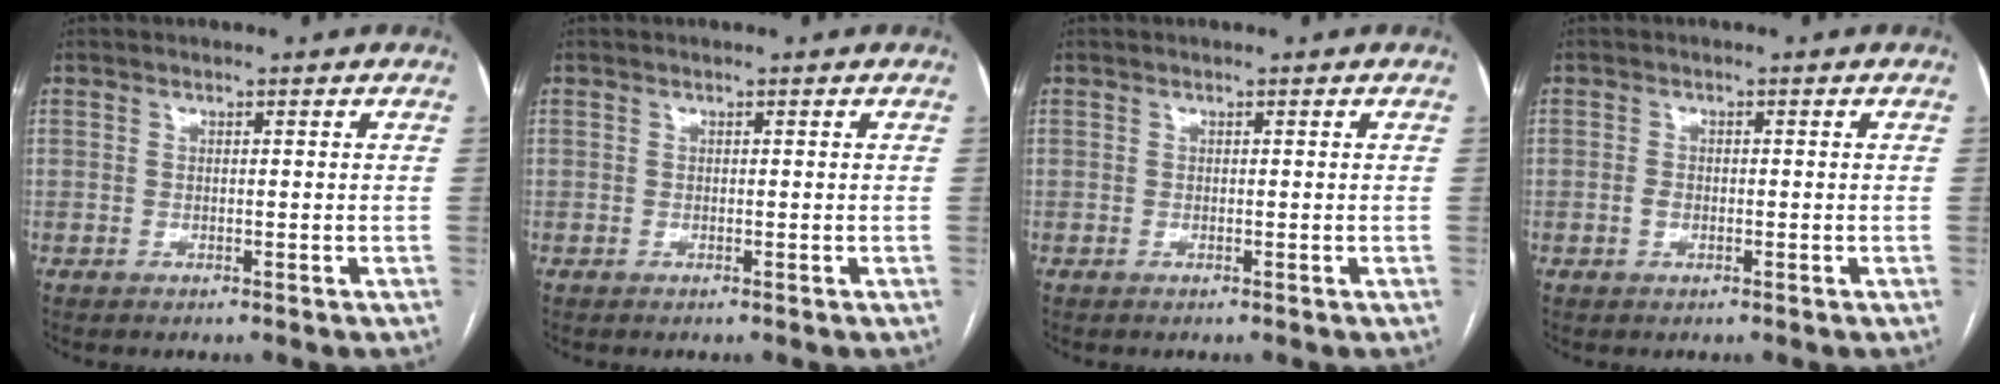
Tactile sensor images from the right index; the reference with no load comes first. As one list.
[{"total": 0.0}, {"total": 0.0}, {"total": 1.1, "force": [-0.3, 0.8, 0.7], "torque": [-0.013, 0.003, -0.004]}]